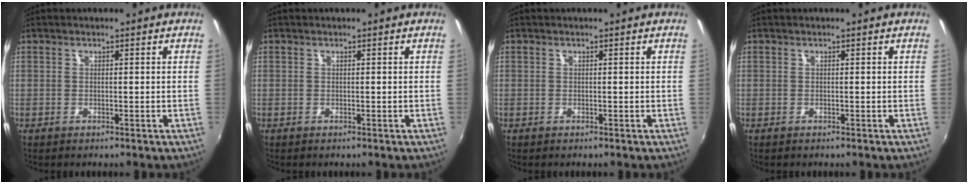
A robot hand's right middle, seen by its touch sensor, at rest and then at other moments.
{"total": 0.0}
{"total": 0.0}
{"total": 0.0}